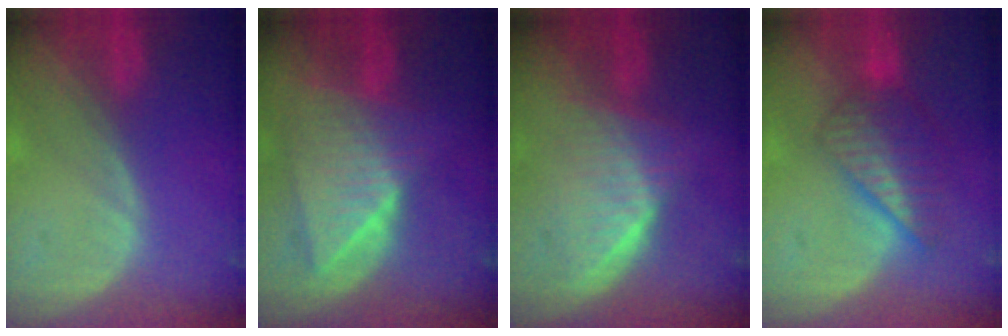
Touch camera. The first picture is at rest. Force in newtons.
{"total": 9.1, "press": 8.0, "slide": 4.3}
{"total": 5.9, "press": 5.9, "slide": 0.6}
{"total": 6.5, "press": 6.2, "slide": 2.1}